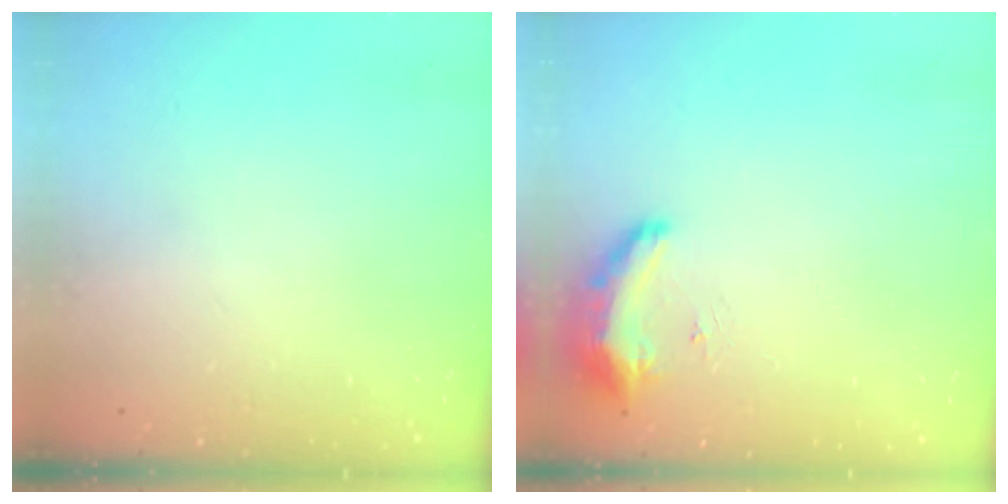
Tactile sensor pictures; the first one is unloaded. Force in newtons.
{"total": 9.2, "press": 8.9, "slide": 2.4}